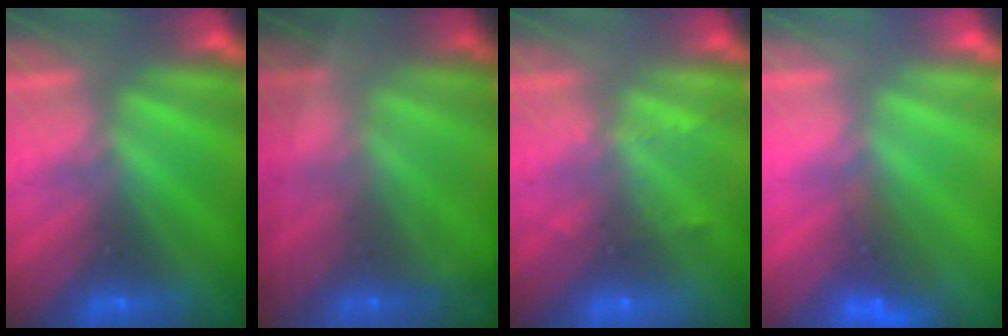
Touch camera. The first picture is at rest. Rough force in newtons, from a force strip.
{"total": 7.6}
{"total": 2.3}
{"total": 3.9}